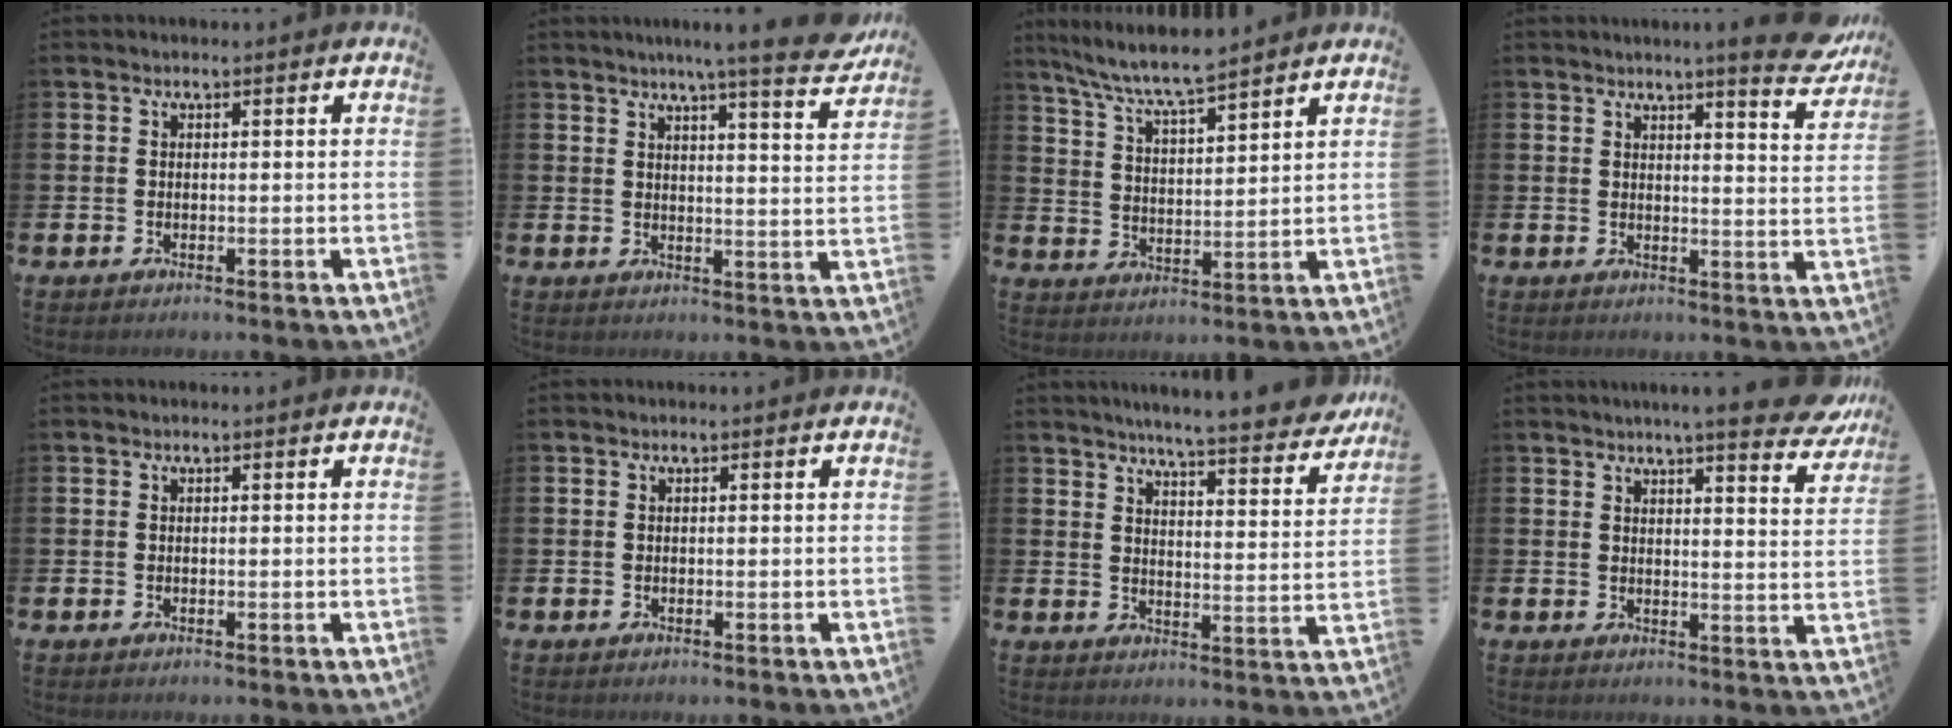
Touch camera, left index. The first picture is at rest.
{"total": 6.9, "force": [6.1, -0.6, 3.1], "torque": [-0.046, -0.040, 0.099]}
{"total": 7.3, "force": [6.8, 0.5, 2.6], "torque": [-0.076, -0.036, 0.120]}
{"total": 5.9, "force": [5.3, -0.2, 2.6], "torque": [-0.034, -0.032, 0.087]}
{"total": 0.0}
{"total": 0.0}
{"total": 6.1, "force": [5.8, -0.3, 1.8], "torque": [-0.043, -0.045, 0.095]}
{"total": 6.6, "force": [5.9, 0.0, 2.9], "torque": [-0.041, -0.033, 0.098]}